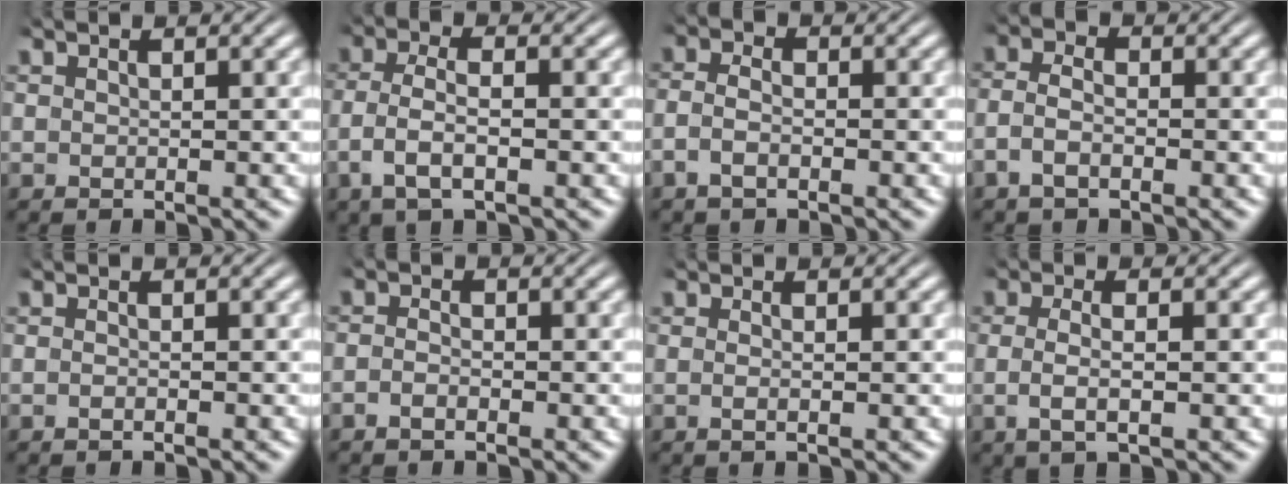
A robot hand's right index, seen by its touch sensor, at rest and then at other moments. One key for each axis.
{"total": 3.8, "fx": -1.2, "fy": 1.8, "fz": 3.1, "tx": -0.071, "ty": -0.011, "tz": -0.016}
{"total": 2.4, "fx": -1.1, "fy": 1.4, "fz": 1.6, "tx": -0.043, "ty": -0.011, "tz": -0.018}
{"total": 2.9, "fx": -1.3, "fy": 1.9, "fz": 1.9, "tx": -0.051, "ty": -0.012, "tz": -0.020}
{"total": 0.6, "fx": -0.5, "fy": -0.1, "fz": 0.3, "tx": -0.005, "ty": 0.002, "tz": -0.014}
{"total": 1.4, "fx": -1.1, "fy": 0.6, "fz": 0.6, "tx": -0.016, "ty": -0.007, "tz": -0.023}
{"total": 1.1, "fx": -0.4, "fy": -0.3, "fz": 1.0, "tx": -0.021, "ty": -0.007, "tz": -0.006}
{"total": 3.0, "fx": -0.4, "fy": 1.0, "fz": 2.8, "tx": -0.062, "ty": -0.011, "tz": -0.001}